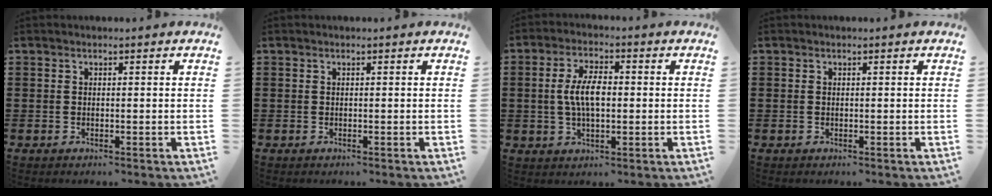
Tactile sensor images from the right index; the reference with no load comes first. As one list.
[{"total": 0.0}, {"total": 6.1, "force": [0.1, 2.5, 5.6], "torque": [-0.119, 0.003, -0.004]}, {"total": 0.0}]